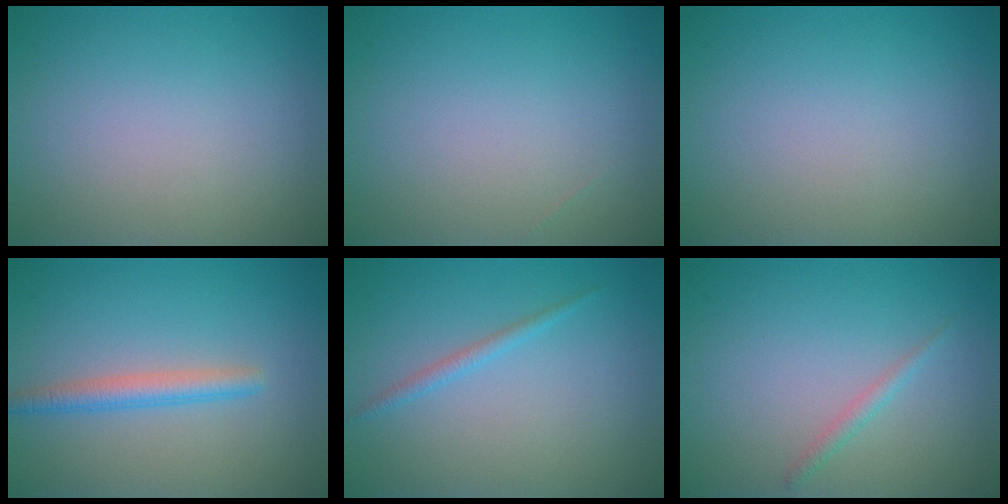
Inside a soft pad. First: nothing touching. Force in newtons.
{"total": 0.0}
{"total": 0.0}
{"total": 2.4, "press": 2.4, "slide": 0.1}
{"total": 1.1, "press": 1.1, "slide": 0.1}
{"total": 1.0, "press": 1.0, "slide": 0.1}